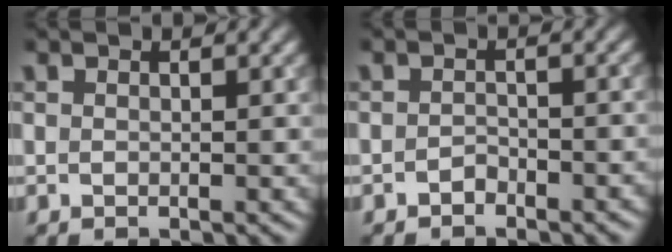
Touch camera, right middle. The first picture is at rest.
{"total": 1.4, "force": [-1.0, 0.7, 0.5], "torque": [-0.009, 0.004, -0.017]}